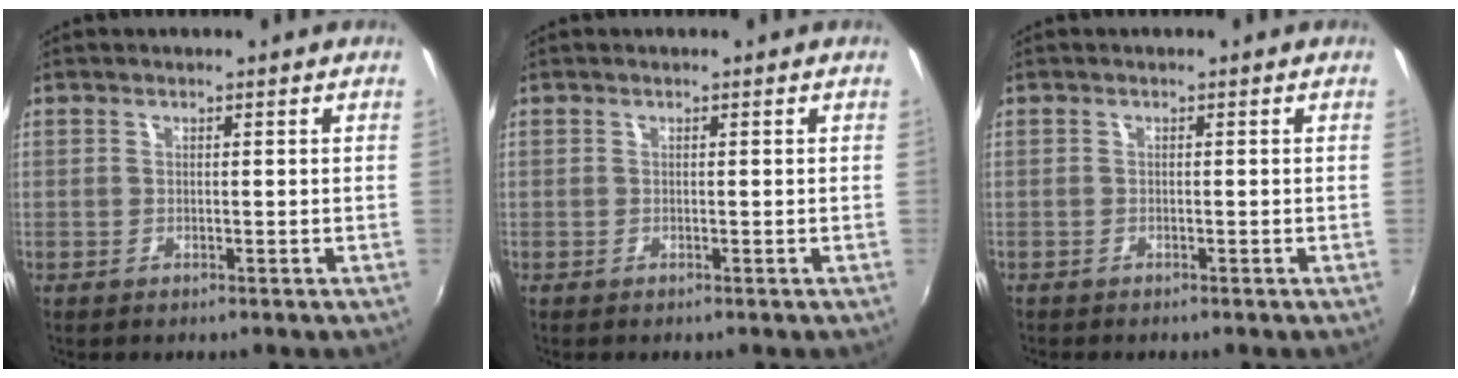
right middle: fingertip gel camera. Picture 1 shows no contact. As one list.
[{"total": 0.0}, {"total": 0.6, "force": [-0.5, 0.3, 0.0], "torque": [-0.002, -0.002, -0.012]}]